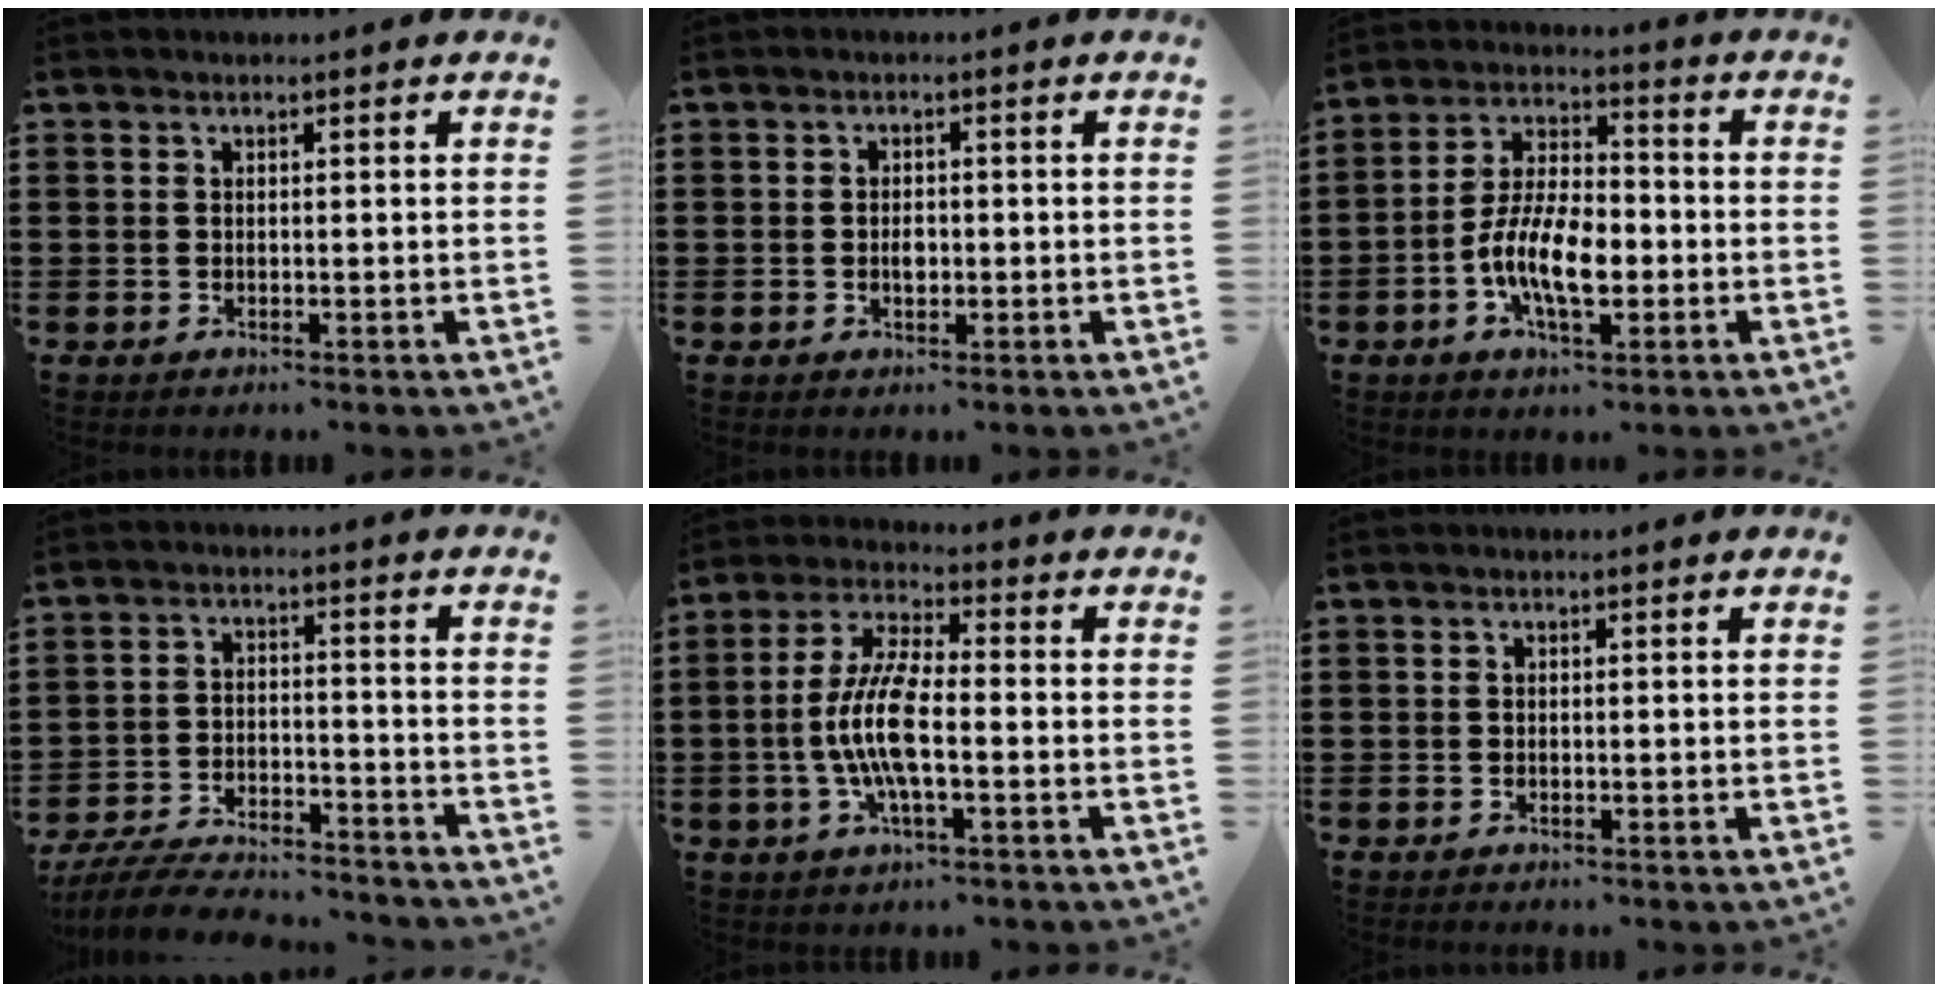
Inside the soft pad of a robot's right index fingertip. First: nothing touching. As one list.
[{"total": 1.9, "force": [-0.2, 1.2, 1.5], "torque": [-0.029, 0.004, -0.004]}, {"total": 9.4, "force": [-2.9, 4.4, 7.8], "torque": [-0.173, -0.002, -0.057]}, {"total": 7.0, "force": [-6.7, 0.8, 1.9], "torque": [-0.044, 0.007, -0.130]}, {"total": 9.4, "force": [-1.8, 2.7, 8.9], "torque": [-0.198, -0.011, -0.040]}, {"total": 0.0}]